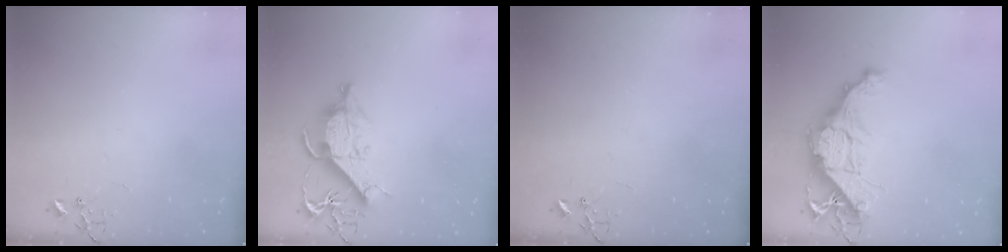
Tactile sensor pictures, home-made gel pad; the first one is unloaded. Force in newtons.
{"total": 11.0, "press": 11.0, "slide": 1.3}
{"total": 0.0}
{"total": 13.4, "press": 13.4, "slide": 1.1}